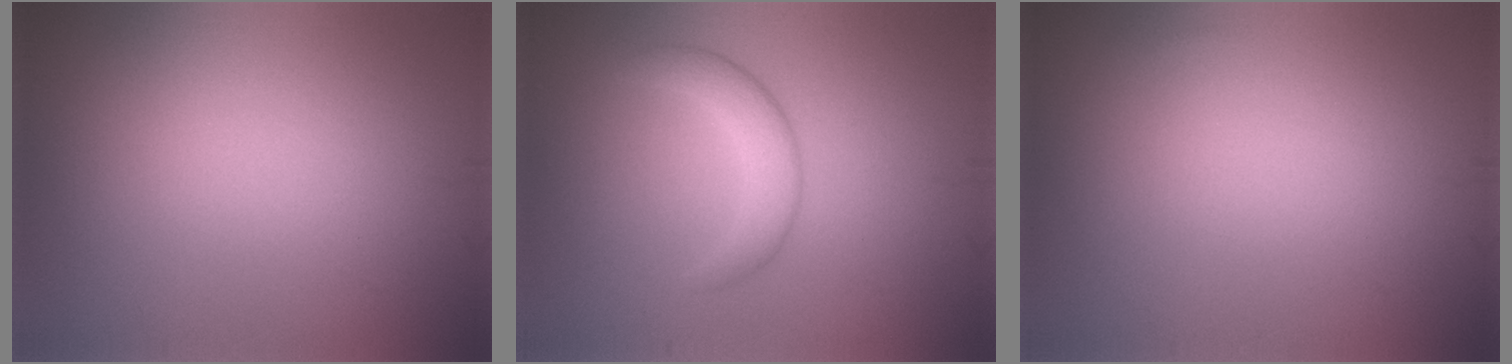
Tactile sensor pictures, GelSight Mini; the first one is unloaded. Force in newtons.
{"total": 2.7, "press": 2.7, "slide": 0.1}
{"total": 0.0}